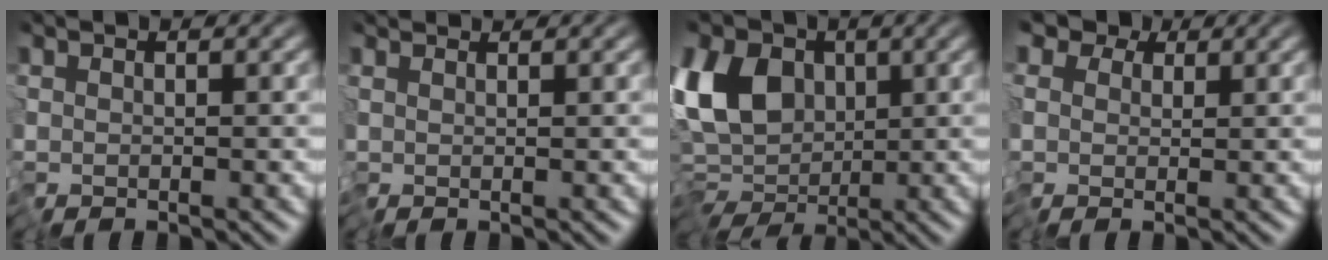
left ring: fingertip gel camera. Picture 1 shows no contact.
{"total": 1.3, "force": [1.3, 0.1, 0.3], "torque": [-0.013, 0.007, 0.021]}
{"total": 8.9, "force": [-0.6, 6.4, 6.1], "torque": [-0.108, -0.005, -0.031]}
{"total": 4.0, "force": [1.7, 3.2, 1.5], "torque": [-0.048, 0.007, 0.018]}